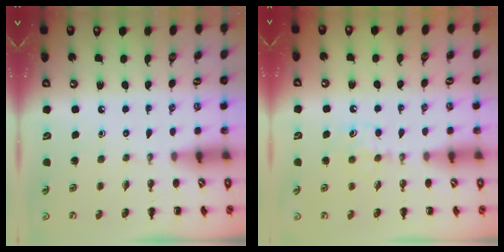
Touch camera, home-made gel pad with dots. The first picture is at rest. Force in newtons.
{"total": 5.8, "press": 5.7, "slide": 1.5}